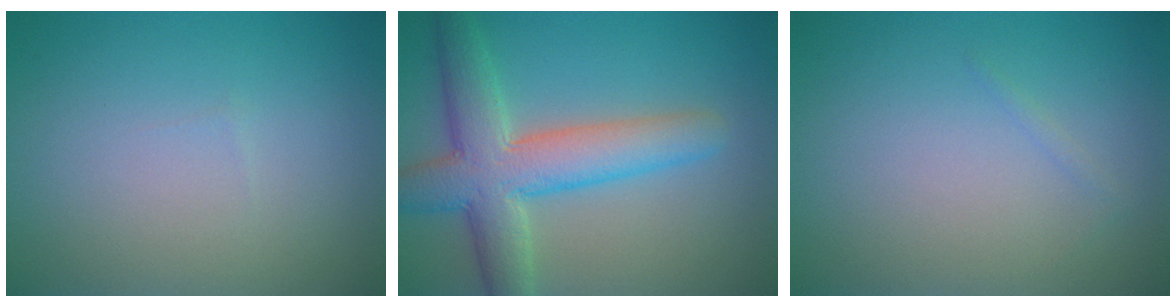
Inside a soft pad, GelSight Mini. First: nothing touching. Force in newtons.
{"total": 7.3, "press": 7.3, "slide": 0.4}
{"total": 0.5, "press": 0.5, "slide": 0.0}